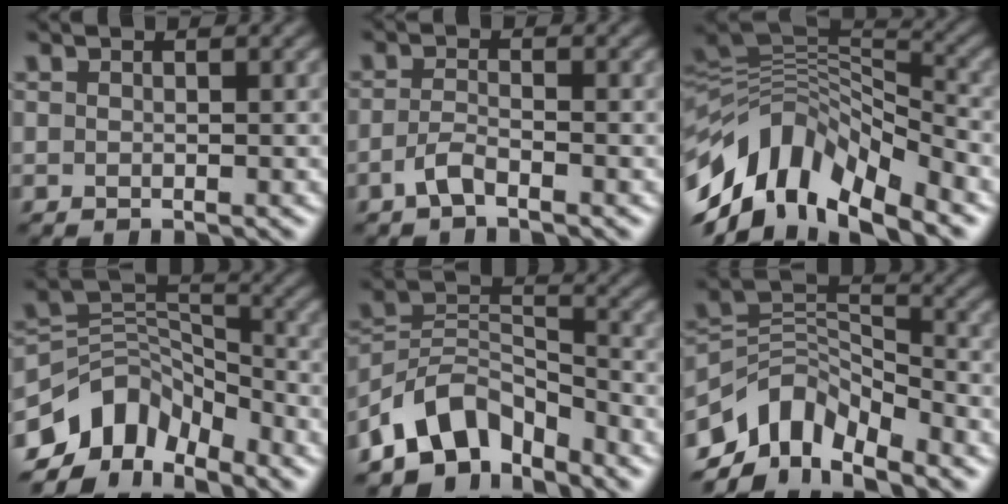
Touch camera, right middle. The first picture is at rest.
{"total": 1.6, "force": [-1.0, 0.5, 1.2], "torque": [-0.032, 0.005, -0.025]}
{"total": 11.9, "force": [-4.8, 6.1, 9.1], "torque": [-0.175, 0.022, -0.092]}
{"total": 7.5, "force": [-5.1, 4.7, 3.1], "torque": [-0.038, 0.001, -0.105]}
{"total": 7.0, "force": [-5.0, 3.8, 3.1], "torque": [-0.041, 0.003, -0.108]}
{"total": 7.3, "force": [-5.1, 3.9, 3.6], "torque": [-0.049, -0.002, -0.102]}